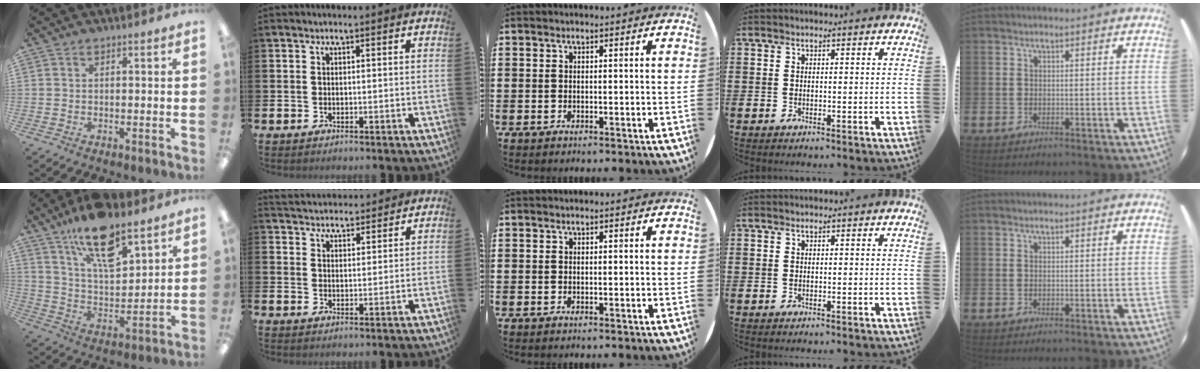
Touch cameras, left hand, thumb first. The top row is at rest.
{"thumb": {"total": 16.5, "force": [11.6, 6.2, 9.9], "torque": [-0.163, -0.059, 0.197]}, "index": {"total": 4.0, "force": [3.9, 0.8, -0.2], "torque": [-0.008, -0.019, 0.071]}}